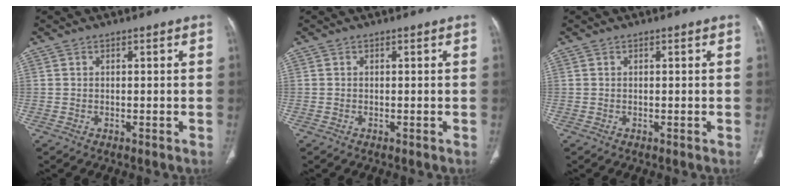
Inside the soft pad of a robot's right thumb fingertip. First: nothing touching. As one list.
[{"total": 0.0}, {"total": 0.0}]